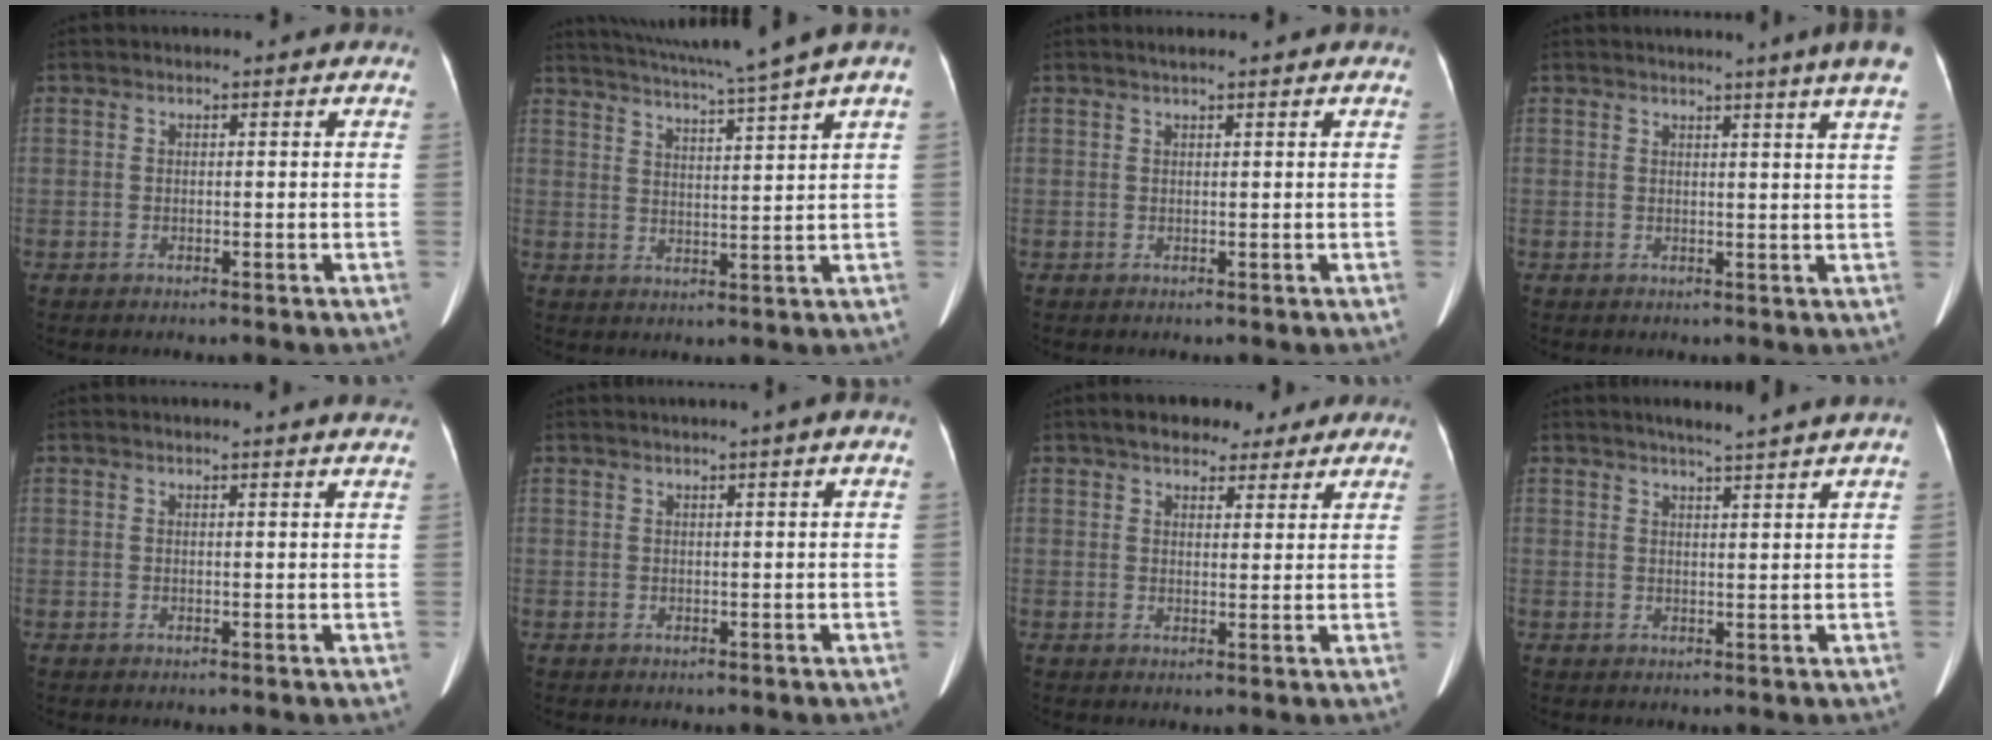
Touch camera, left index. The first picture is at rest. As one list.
[{"total": 11.7, "force": [9.7, -2.2, 6.1], "torque": [-0.106, -0.008, 0.140]}, {"total": 1.4, "force": [1.1, -0.2, 0.8], "torque": [-0.015, 0.014, 0.020]}, {"total": 6.0, "force": [4.5, -1.3, 3.8], "torque": [-0.046, -0.004, 0.038]}, {"total": 3.6, "force": [3.3, -0.6, 1.3], "torque": [-0.018, 0.001, 0.023]}, {"total": 1.6, "force": [0.9, -0.5, 1.3], "torque": [-0.022, 0.001, 0.018]}, {"total": 8.1, "force": [6.2, 3.7, 3.6], "torque": [-0.037, 0.023, 0.086]}, {"total": 5.0, "force": [4.2, -1.0, 2.4], "torque": [-0.036, 0.002, 0.054]}]